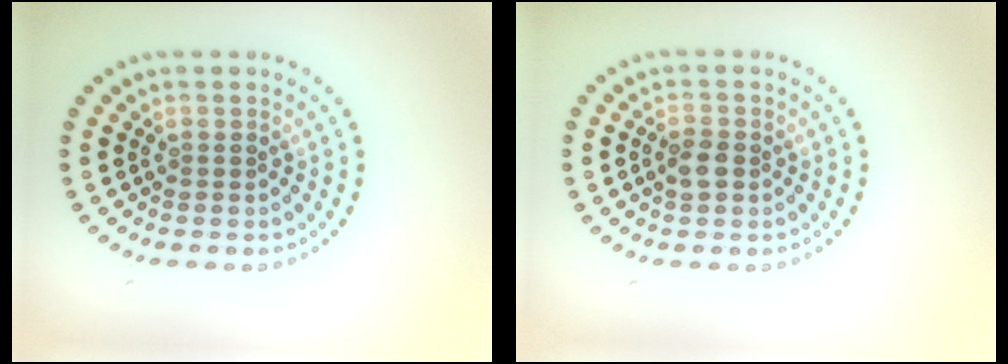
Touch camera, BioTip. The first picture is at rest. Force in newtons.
{"total": 1.7, "press": 1.7, "slide": 0.2}